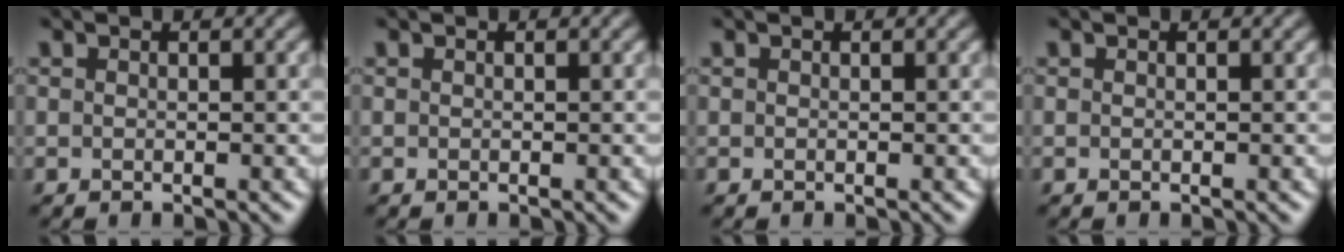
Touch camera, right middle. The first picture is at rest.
{"total": 0.0}
{"total": 0.0}
{"total": 0.0}